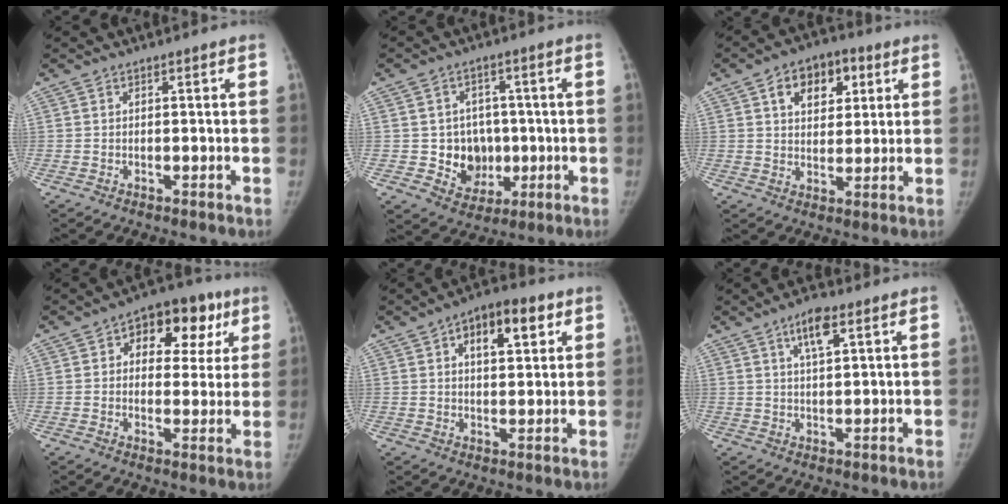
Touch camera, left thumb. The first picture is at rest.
{"total": 8.8, "force": [-0.7, 7.8, 3.9], "torque": [-0.011, 0.009, 0.002]}
{"total": 10.2, "force": [4.2, 6.9, 6.3], "torque": [-0.051, -0.005, 0.060]}
{"total": 12.9, "force": [5.0, 8.3, 8.5], "torque": [-0.057, 0.007, 0.065]}
{"total": 10.5, "force": [4.4, 5.0, 8.2], "torque": [-0.095, 0.003, 0.062]}
{"total": 5.8, "force": [2.9, 1.5, 4.8], "torque": [-0.083, -0.007, 0.050]}